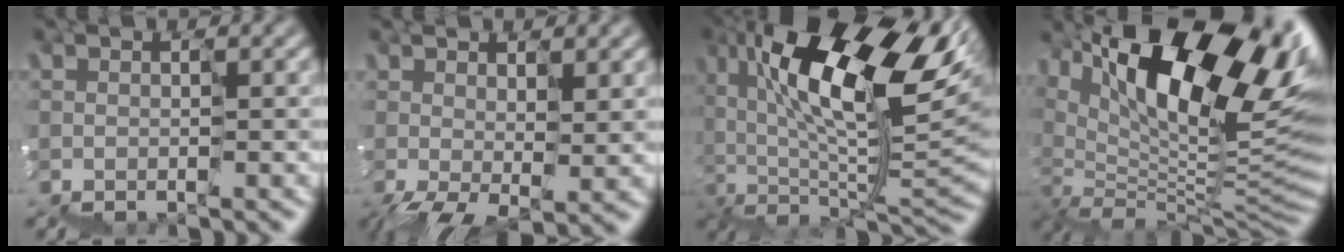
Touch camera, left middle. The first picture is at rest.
{"total": 4.3, "force": [-0.4, 2.1, 3.7], "torque": [-0.085, -0.012, 0.008]}
{"total": 12.9, "force": [2.7, 5.6, 11.3], "torque": [-0.198, 0.022, 0.038]}
{"total": 14.7, "force": [7.5, 6.5, 10.9], "torque": [-0.191, 0.018, 0.147]}